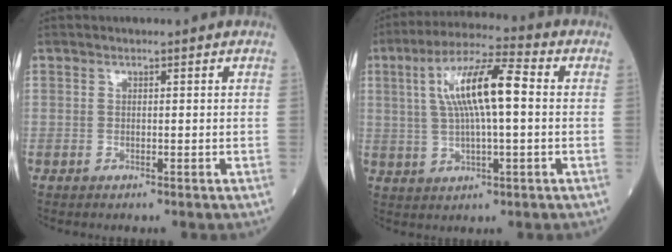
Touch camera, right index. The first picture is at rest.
{"total": 11.6, "force": [1.7, 2.0, 11.3], "torque": [-0.215, 0.023, 0.030]}